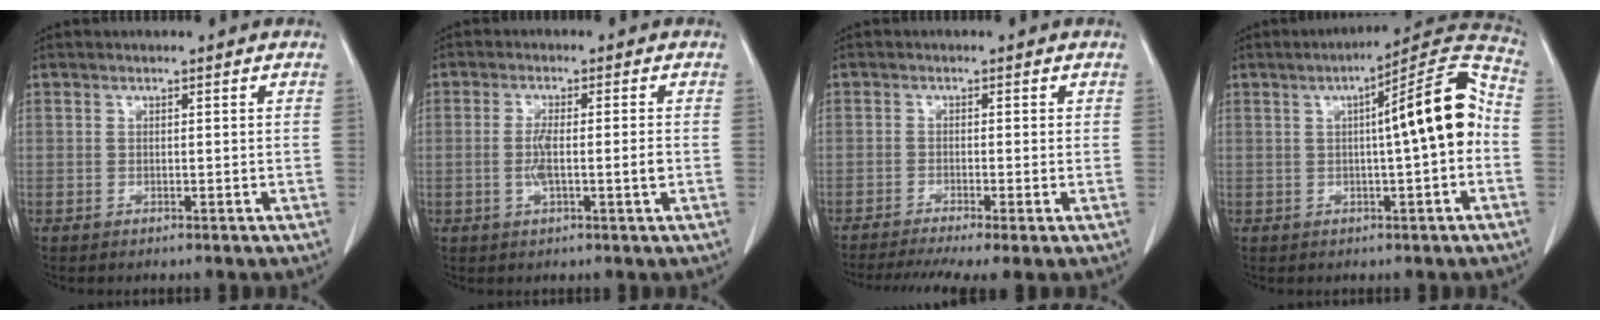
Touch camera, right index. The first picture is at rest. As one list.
[{"total": 4.6, "force": [-0.8, 0.3, 4.5], "torque": [-0.091, -0.003, -0.014]}, {"total": 7.5, "force": [-5.2, 0.6, 5.3], "torque": [-0.089, -0.009, -0.086]}, {"total": 11.9, "force": [0.3, 1.0, 11.8], "torque": [-0.162, 0.034, 0.000]}]